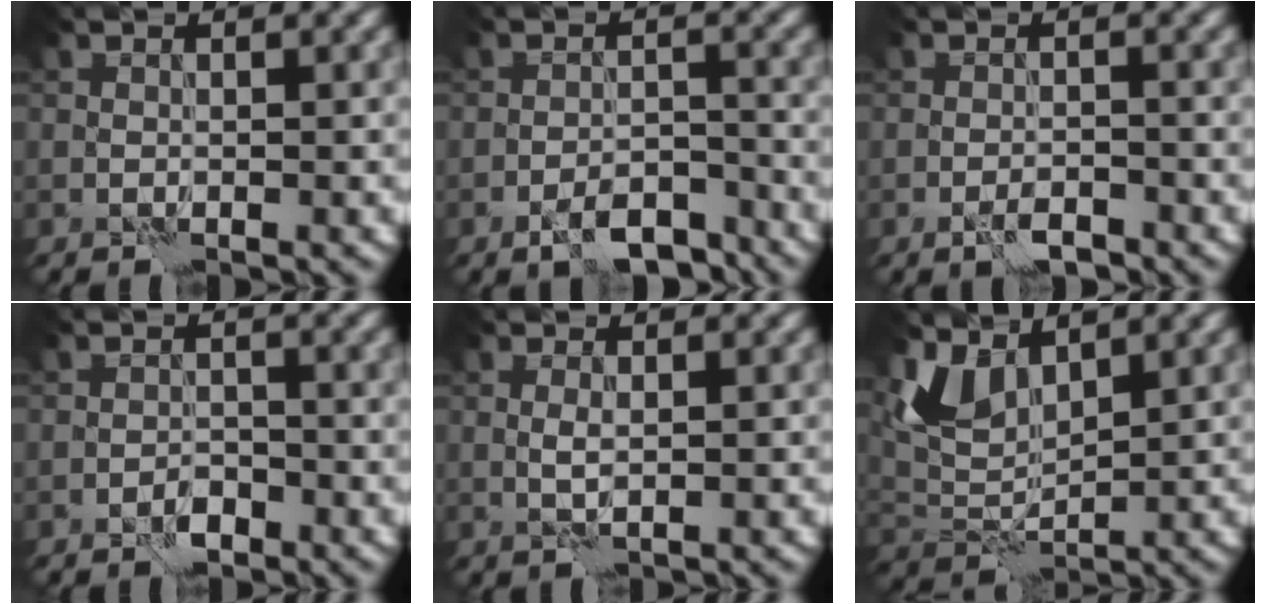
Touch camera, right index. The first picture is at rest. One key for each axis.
{"total": 5.3, "fx": -4.0, "fy": 1.8, "fz": 3.1, "tx": -0.046, "ty": 0.003, "tz": -0.066}
{"total": 2.1, "fx": -1.5, "fy": 0.5, "fz": 1.4, "tx": -0.024, "ty": 0.004, "tz": -0.028}
{"total": 1.5, "fx": -1.1, "fy": 0.7, "fz": 0.7, "tx": -0.008, "ty": 0.004, "tz": -0.021}
{"total": 1.0, "fx": 0.0, "fy": 0.2, "fz": 1.0, "tx": -0.024, "ty": 0.001, "tz": -0.001}
{"total": 4.3, "fx": 3.0, "fy": 2.2, "fz": 2.2, "tx": -0.056, "ty": -0.009, "tz": 0.059}